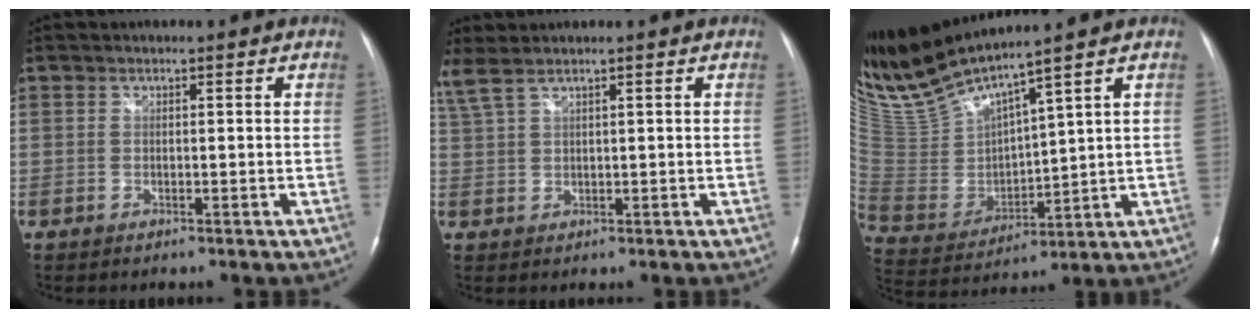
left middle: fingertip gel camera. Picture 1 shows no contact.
{"total": 3.6, "force": [2.9, -0.1, 2.1], "torque": [-0.065, 0.023, 0.072]}
{"total": 14.1, "force": [12.5, -0.8, 6.4], "torque": [-0.145, -0.012, 0.262]}